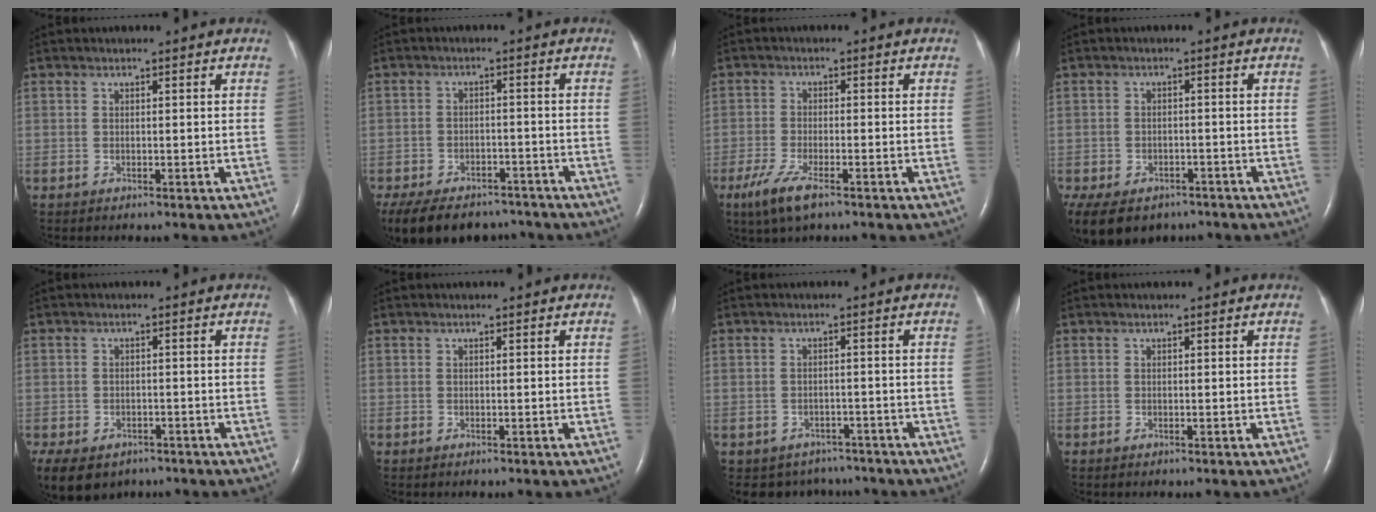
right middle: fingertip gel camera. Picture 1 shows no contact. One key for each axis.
{"total": 16.8, "fx": -13.2, "fy": 8.1, "fz": 6.6, "tx": -0.178, "ty": -0.014, "tz": -0.180}
{"total": 5.9, "fx": -3.7, "fy": 1.3, "fz": 4.4, "tx": -0.099, "ty": -0.015, "tz": -0.065}
{"total": 16.0, "fx": -10.2, "fy": 10.4, "fz": 6.7, "tx": -0.197, "ty": -0.014, "tz": -0.131}
{"total": 17.2, "fx": -9.7, "fy": 12.2, "fz": 7.3, "tx": -0.235, "ty": -0.018, "tz": -0.125}
{"total": 0.0}
{"total": 5.5, "fx": -4.6, "fy": 3.0, "fz": 0.0, "tx": 0.004, "ty": 0.014, "tz": -0.057}
{"total": 0.0}